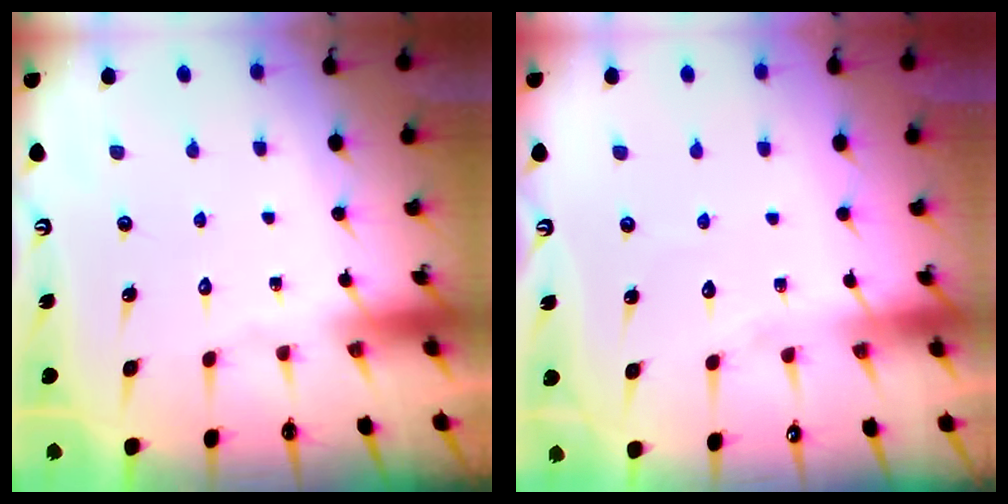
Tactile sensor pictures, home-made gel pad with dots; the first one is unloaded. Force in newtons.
{"total": 3.1, "press": 3.1, "slide": 0.3}